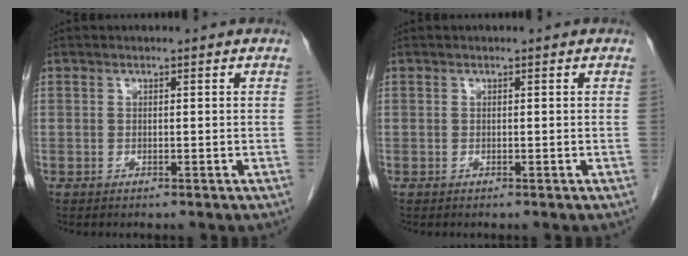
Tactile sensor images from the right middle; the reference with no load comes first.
{"total": 0.0}